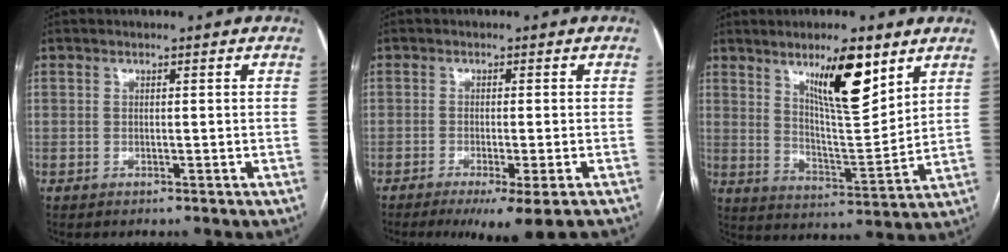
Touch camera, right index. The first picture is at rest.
{"total": 8.3, "force": [-6.1, -0.1, 5.6], "torque": [-0.067, -0.020, -0.092]}
{"total": 12.1, "force": [7.1, 2.2, 9.5], "torque": [-0.157, -0.008, 0.122]}